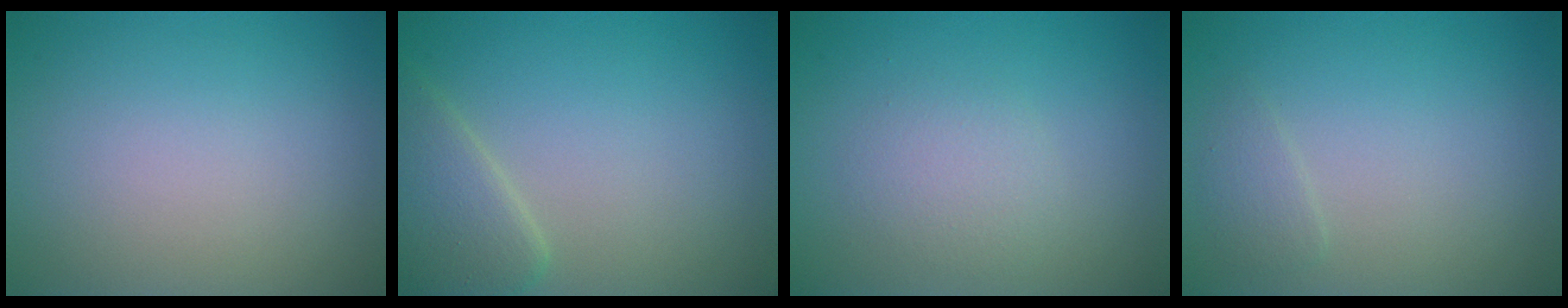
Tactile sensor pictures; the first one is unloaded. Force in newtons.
{"total": 3.5, "press": 3.5, "slide": 0.3}
{"total": 2.0, "press": 2.0, "slide": 0.2}
{"total": 1.1, "press": 1.1, "slide": 0.0}